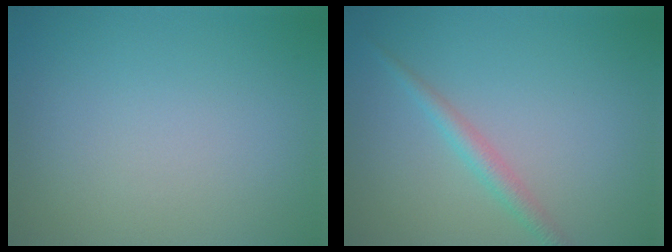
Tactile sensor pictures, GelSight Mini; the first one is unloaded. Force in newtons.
{"total": 2.0, "press": 2.0, "slide": 0.0}